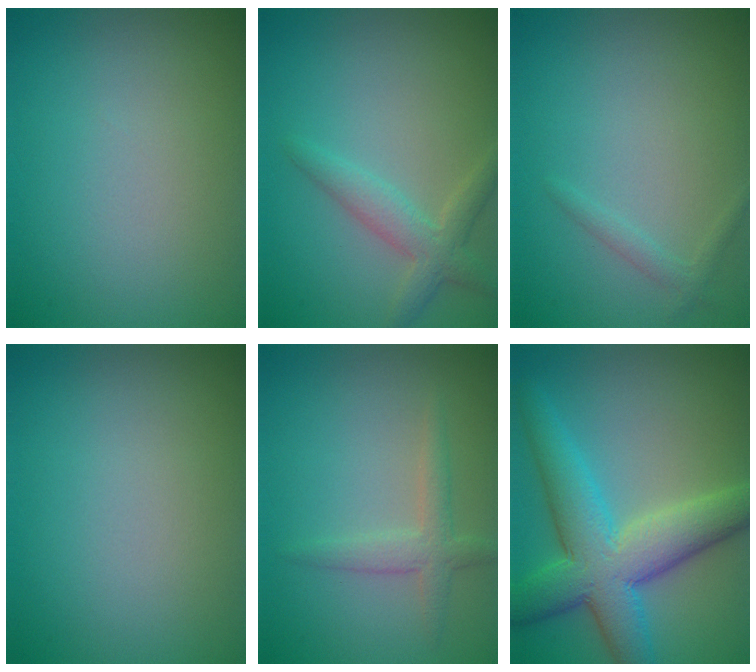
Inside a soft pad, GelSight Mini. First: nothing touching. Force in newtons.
{"total": 2.8, "press": 2.8, "slide": 0.1}
{"total": 1.1, "press": 1.1, "slide": 0.0}
{"total": 0.0}
{"total": 2.0, "press": 2.0, "slide": 0.1}
{"total": 8.7, "press": 8.6, "slide": 0.2}